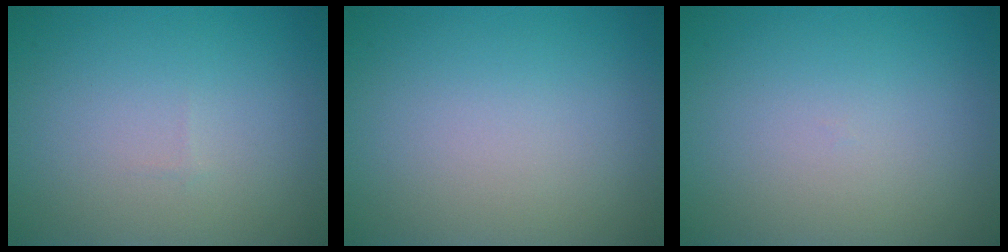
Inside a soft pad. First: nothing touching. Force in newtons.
{"total": 0.0}
{"total": 0.0}